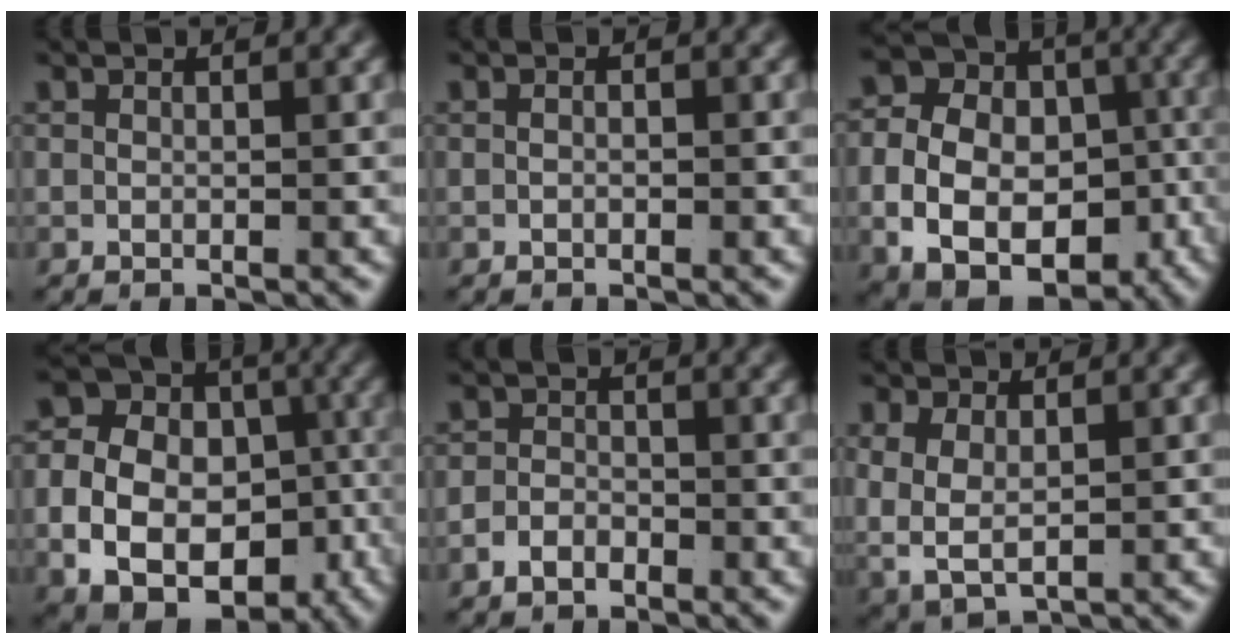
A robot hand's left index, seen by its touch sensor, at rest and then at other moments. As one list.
[{"total": 0.6, "force": [-0.4, 0.3, 0.4], "torque": [-0.008, 0.000, -0.008]}, {"total": 16.5, "force": [-3.7, 13.3, 9.1], "torque": [-0.168, -0.046, -0.058]}, {"total": 18.0, "force": [-3.7, 14.9, 9.3], "torque": [-0.182, -0.046, -0.064]}, {"total": 2.1, "force": [-1.6, 1.3, 0.5], "torque": [-0.004, -0.008, -0.028]}, {"total": 6.5, "force": [0.0, 5.6, 3.3], "torque": [-0.107, -0.021, 0.007]}]